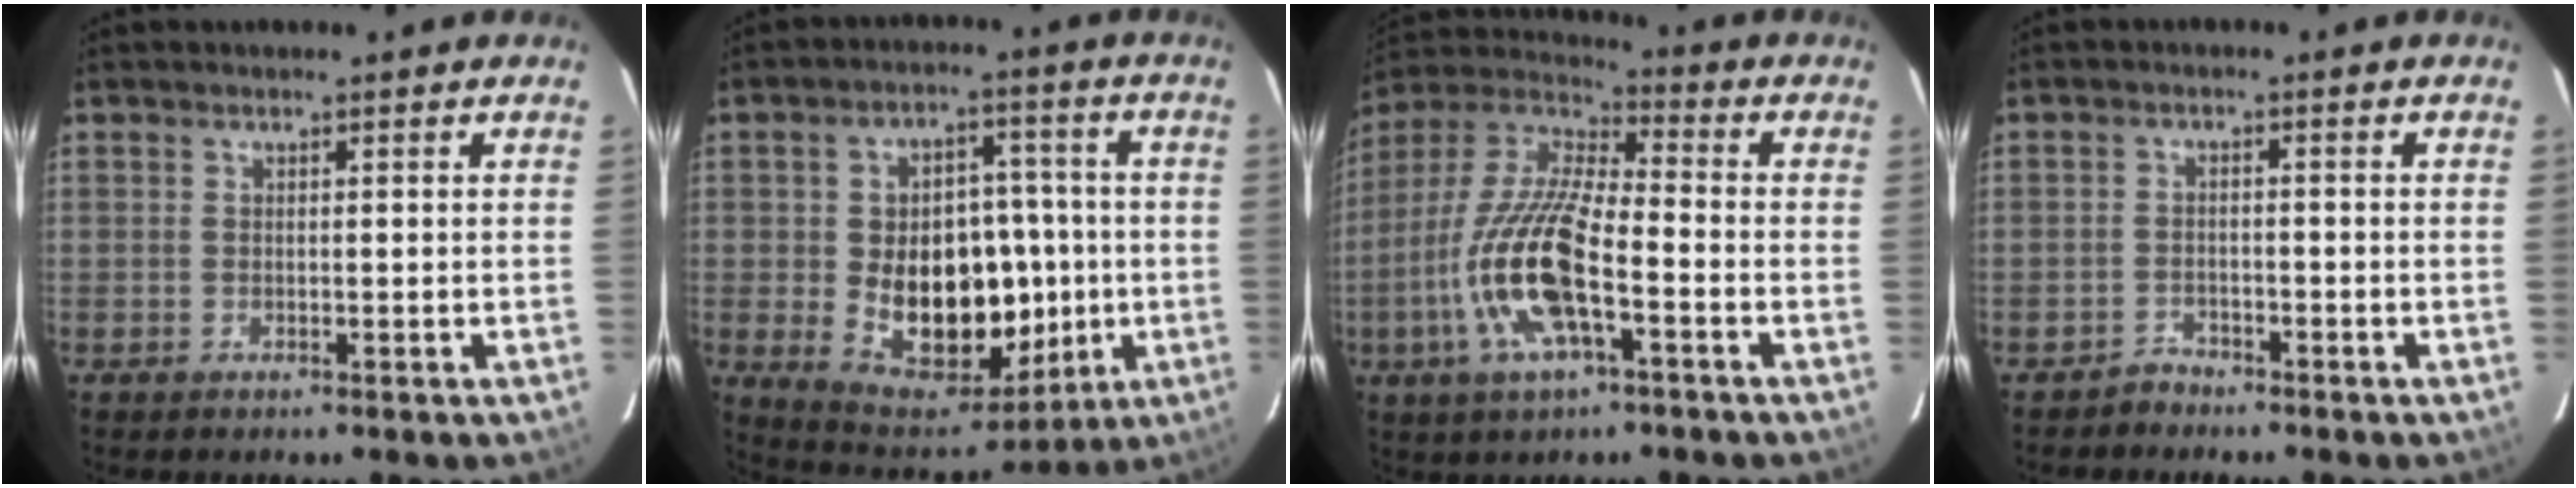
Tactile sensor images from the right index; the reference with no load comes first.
{"total": 18.0, "force": [-1.8, 13.0, 12.3], "torque": [-0.231, 0.009, 0.003]}
{"total": 17.1, "force": [-5.9, 5.2, 15.2], "torque": [-0.316, -0.010, -0.121]}
{"total": 2.2, "force": [-1.9, 1.0, -0.3], "torque": [0.004, 0.007, -0.035]}